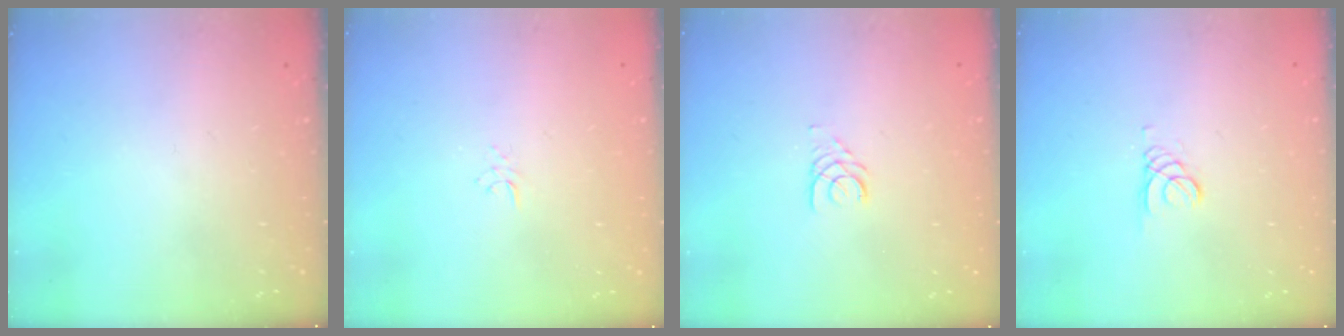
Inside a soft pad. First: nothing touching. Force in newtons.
{"total": 2.9, "press": 2.9, "slide": 0.3}
{"total": 2.5, "press": 2.5, "slide": 0.3}
{"total": 1.5, "press": 1.5, "slide": 0.1}